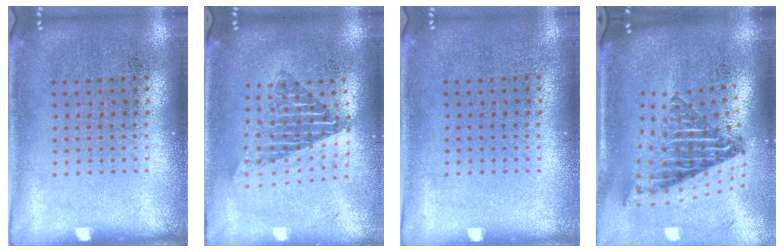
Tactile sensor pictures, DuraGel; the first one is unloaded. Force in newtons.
{"total": 1.7, "press": 1.4, "slide": 1.0}
{"total": 0.0}
{"total": 2.6, "press": 1.7, "slide": 1.9}